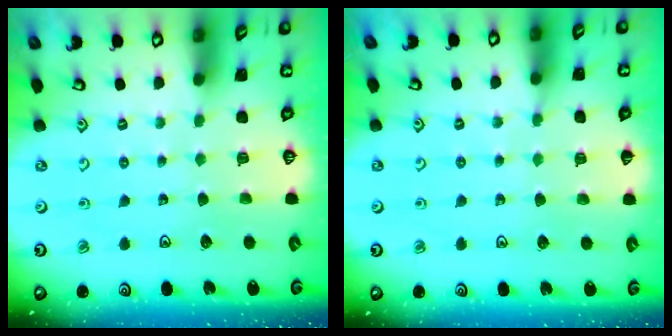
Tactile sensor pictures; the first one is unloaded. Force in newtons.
{"total": 4.7, "press": 4.6, "slide": 0.7}